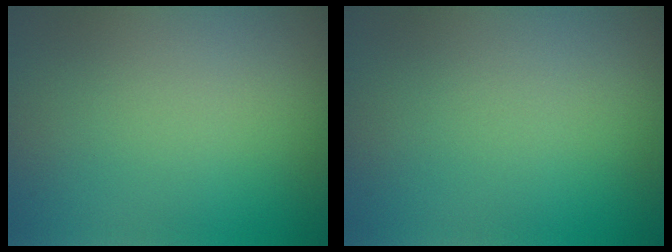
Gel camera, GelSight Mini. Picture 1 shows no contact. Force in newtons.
{"total": 0.0}